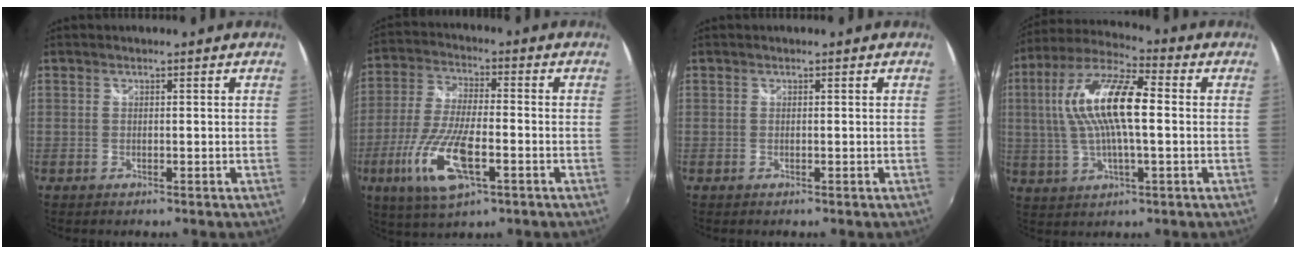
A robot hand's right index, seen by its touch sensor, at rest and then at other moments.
{"total": 14.3, "force": [-5.5, 4.6, 12.4], "torque": [-0.266, -0.019, -0.104]}
{"total": 0.0}
{"total": 15.7, "force": [1.5, 4.7, 14.9], "torque": [-0.287, 0.017, 0.020]}